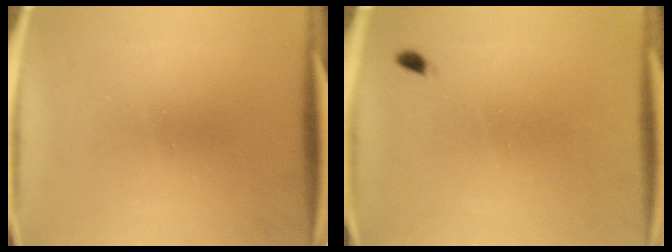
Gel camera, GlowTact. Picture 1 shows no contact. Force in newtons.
{"total": 0.7}